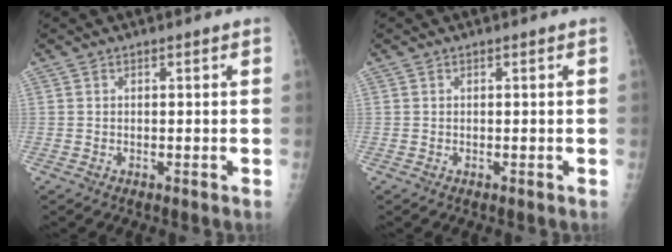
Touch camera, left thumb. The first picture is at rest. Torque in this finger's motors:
{"motor_torque": [0.22, 0.03, 0.08, 0.06, 0.01]}